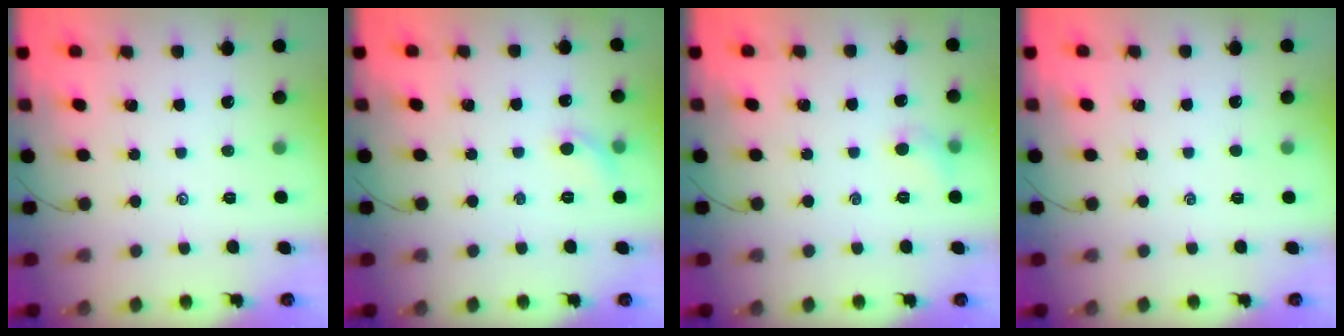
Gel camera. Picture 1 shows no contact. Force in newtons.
{"total": 5.2, "press": 5.0, "slide": 1.4}
{"total": 5.1, "press": 4.9, "slide": 1.3}
{"total": 1.1, "press": 0.9, "slide": 0.5}